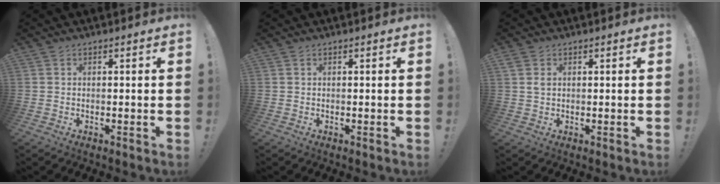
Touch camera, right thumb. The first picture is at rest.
{"total": 0.0}
{"total": 1.8, "force": [0.8, 1.3, 1.0], "torque": [-0.018, -0.001, 0.014]}